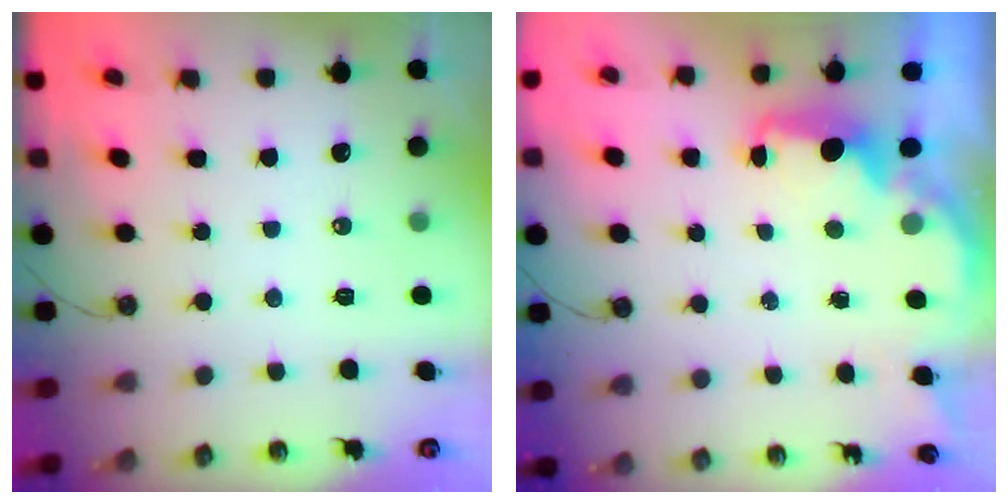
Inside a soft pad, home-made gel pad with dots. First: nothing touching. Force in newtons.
{"total": 2.8, "press": 2.7, "slide": 0.9}